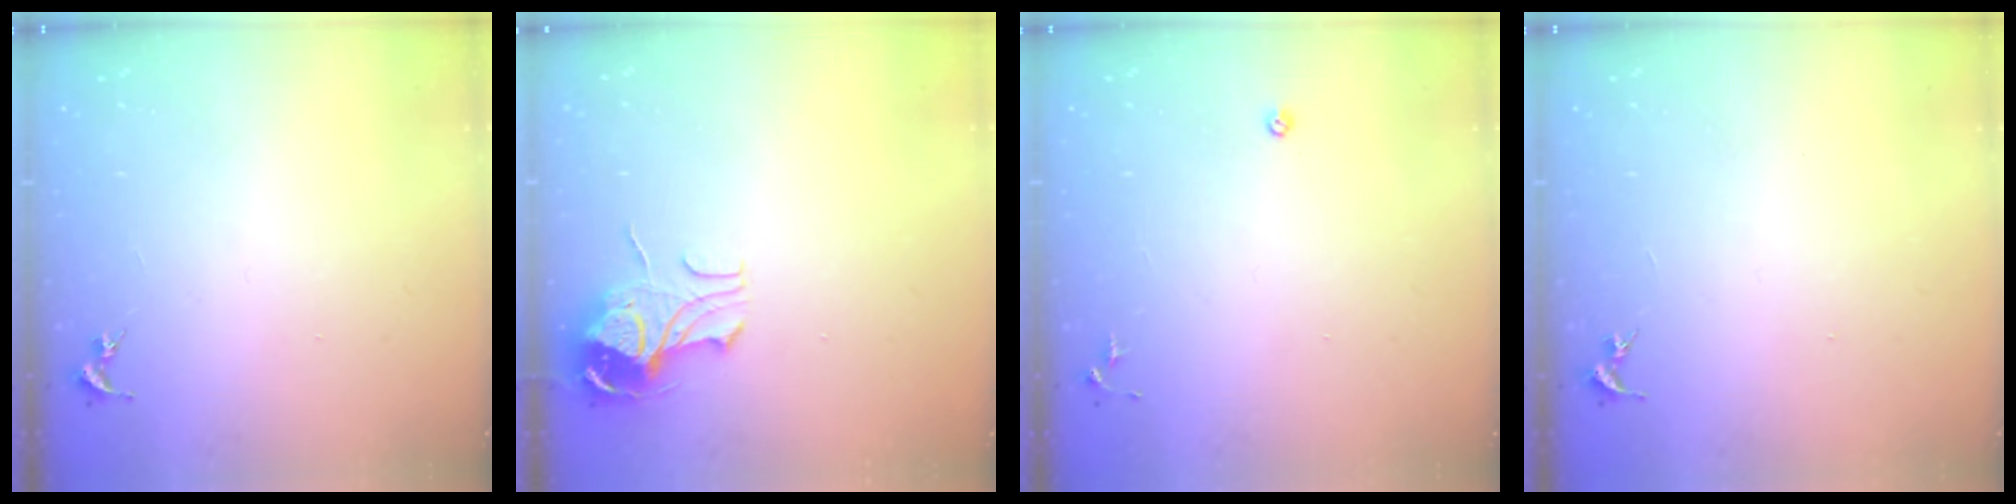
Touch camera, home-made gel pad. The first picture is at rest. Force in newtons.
{"total": 9.8, "press": 9.7, "slide": 1.0}
{"total": 3.3, "press": 3.3, "slide": 0.7}
{"total": 0.0}